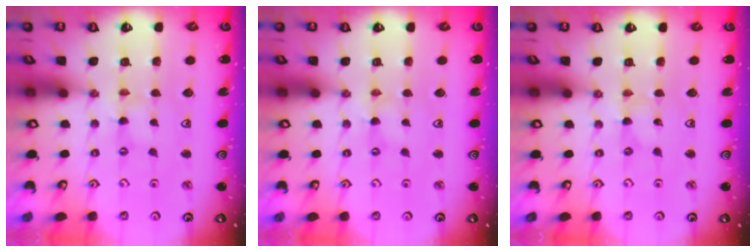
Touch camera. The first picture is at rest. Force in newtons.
{"total": 0.5, "press": 0.5, "slide": 0.1}
{"total": 0.0}